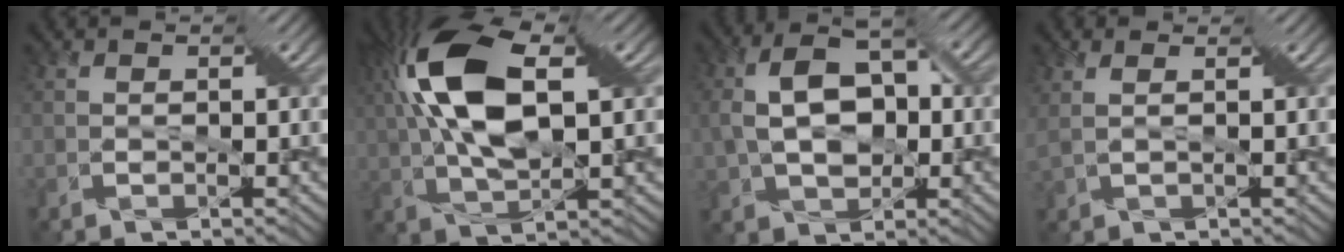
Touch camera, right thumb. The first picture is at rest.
{"total": 13.3, "force": [3.3, 5.6, 11.6], "torque": [-0.239, 0.022, 0.055]}
{"total": 8.4, "force": [0.4, 5.1, 6.7], "torque": [-0.146, 0.013, 0.001]}
{"total": 4.0, "force": [1.3, 1.5, 3.5], "torque": [-0.071, 0.014, 0.022]}